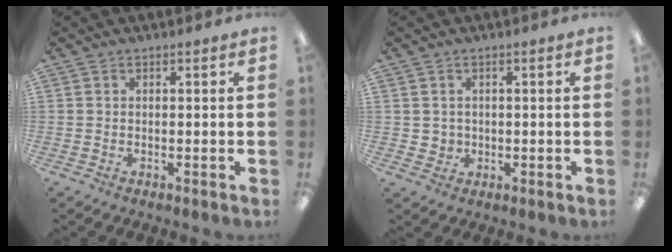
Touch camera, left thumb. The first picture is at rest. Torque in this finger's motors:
{"motor_torque": [-0.06, 0.04, 0.02, -0.04, 0.00]}